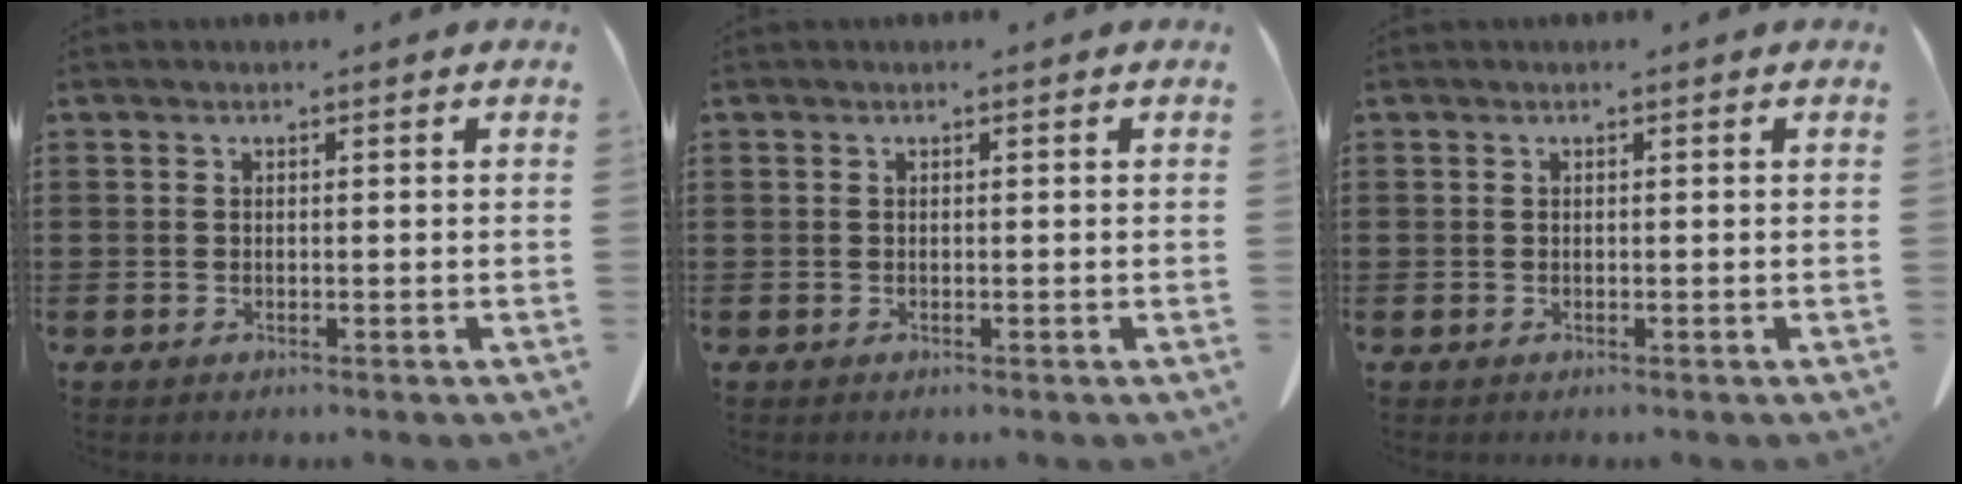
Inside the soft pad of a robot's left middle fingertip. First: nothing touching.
{"total": 0.0}
{"total": 0.0}